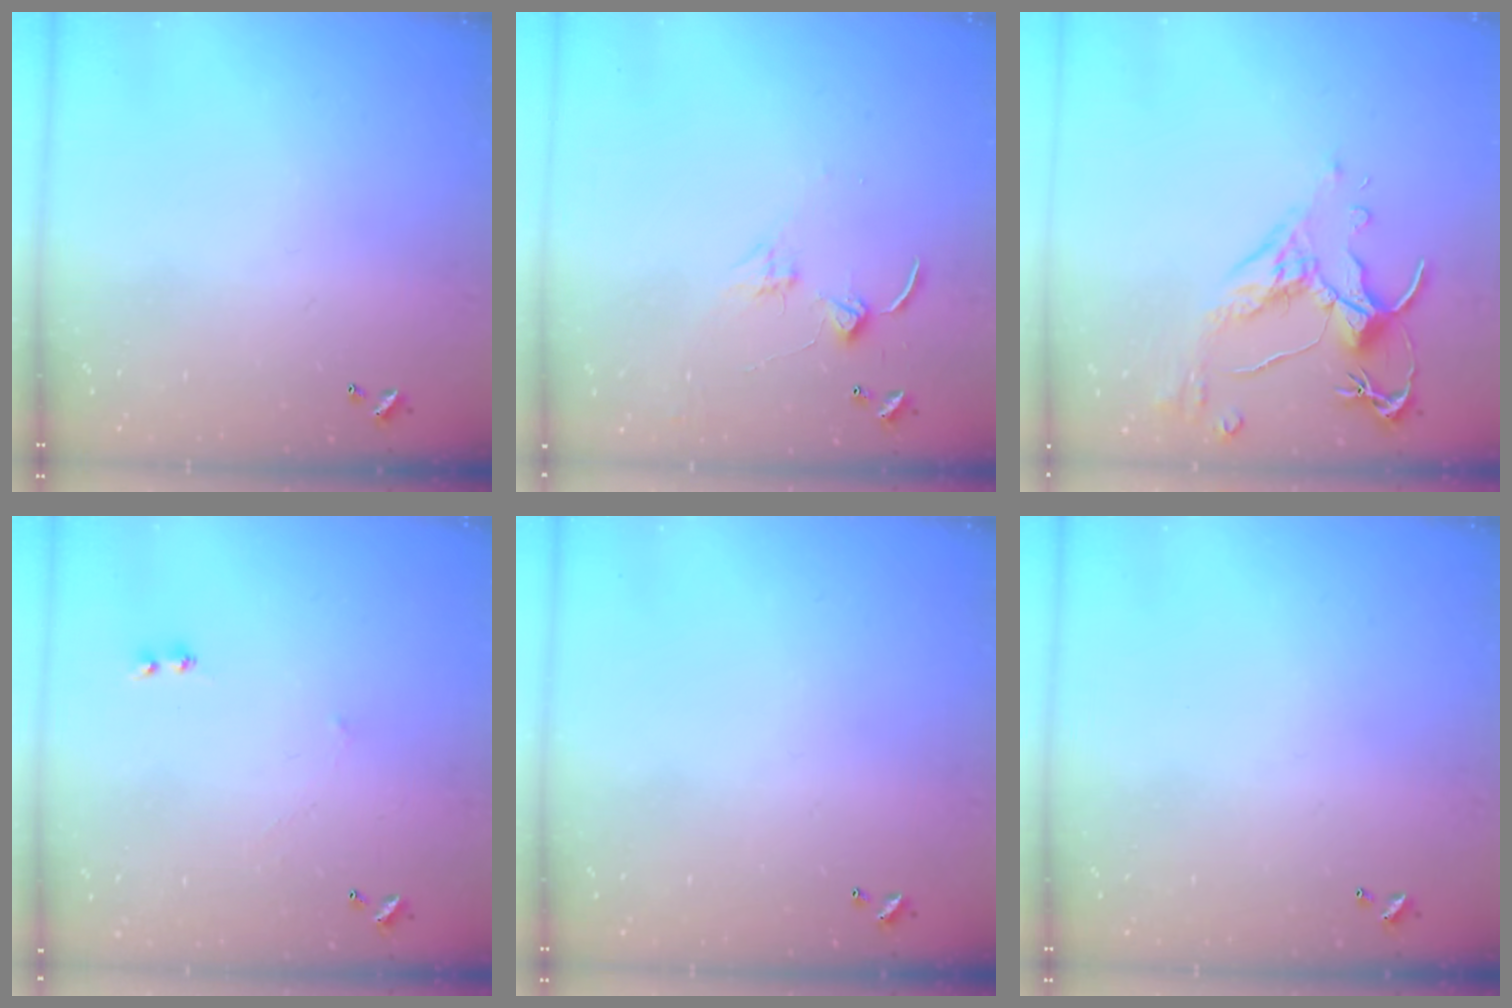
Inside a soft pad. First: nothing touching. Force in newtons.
{"total": 2.4, "press": 2.3, "slide": 0.4}
{"total": 2.5, "press": 2.1, "slide": 1.4}
{"total": 2.9, "press": 2.9, "slide": 0.4}
{"total": 0.0}
{"total": 0.0}